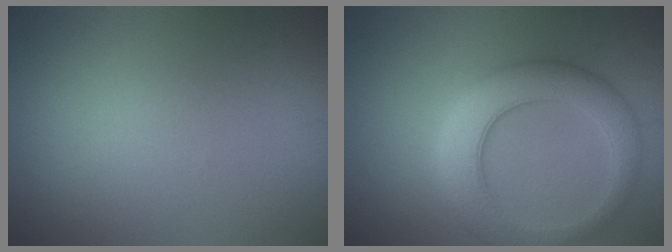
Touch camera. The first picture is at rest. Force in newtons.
{"total": 6.4, "press": 6.4, "slide": 0.2}